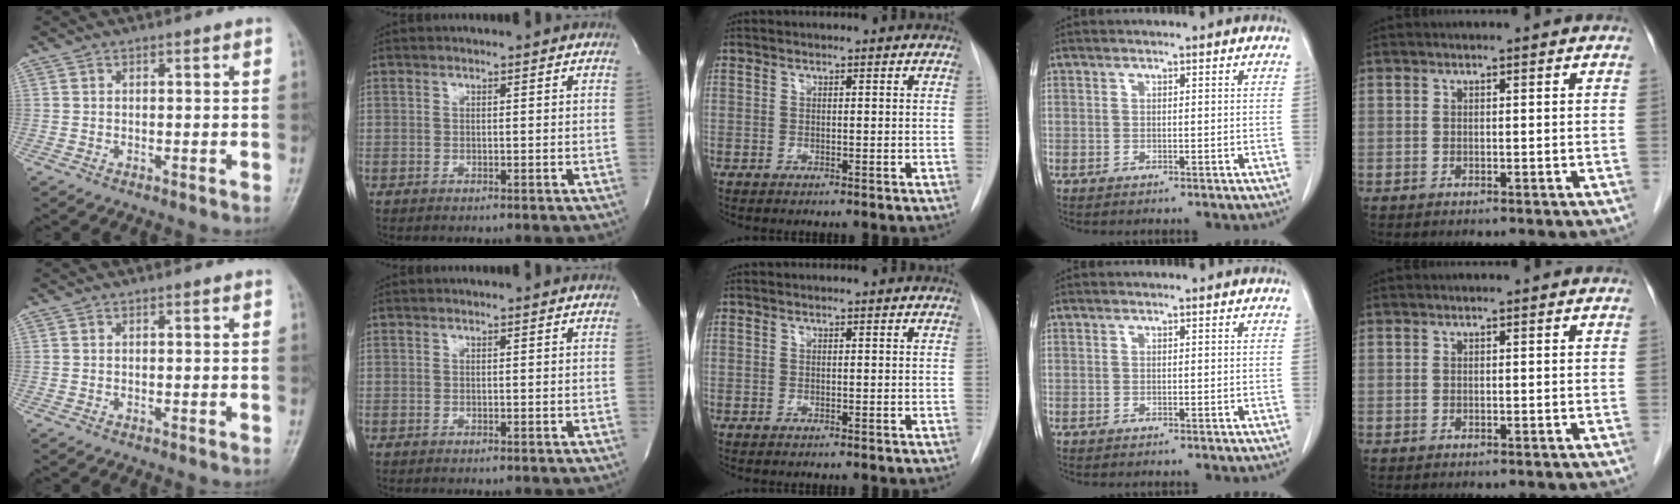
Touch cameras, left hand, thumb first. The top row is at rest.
{}